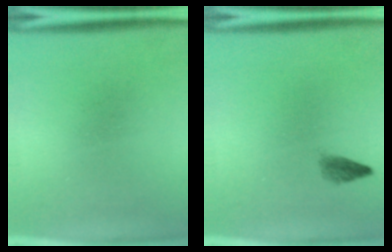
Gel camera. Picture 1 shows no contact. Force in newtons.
{"total": 1.4}